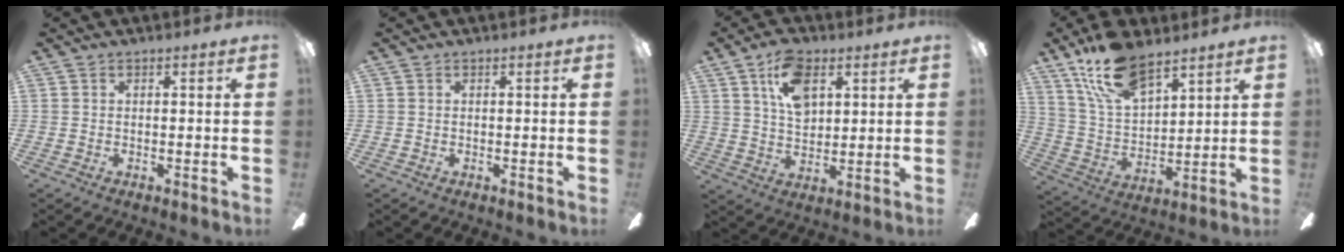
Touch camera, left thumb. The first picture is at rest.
{"total": 0.0}
{"total": 11.0, "force": [5.0, 6.6, 7.2], "torque": [-0.118, 0.002, 0.092]}
{"total": 16.6, "force": [11.4, 7.4, 9.5], "torque": [-0.186, -0.045, 0.209]}